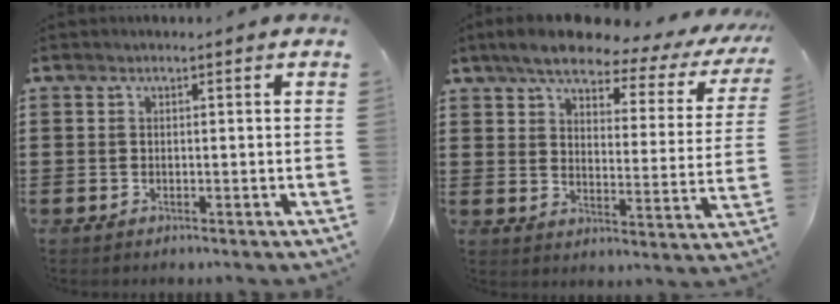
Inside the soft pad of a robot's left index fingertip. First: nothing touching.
{"total": 6.7, "force": [5.5, 1.6, 3.4], "torque": [-0.086, -0.027, 0.089]}